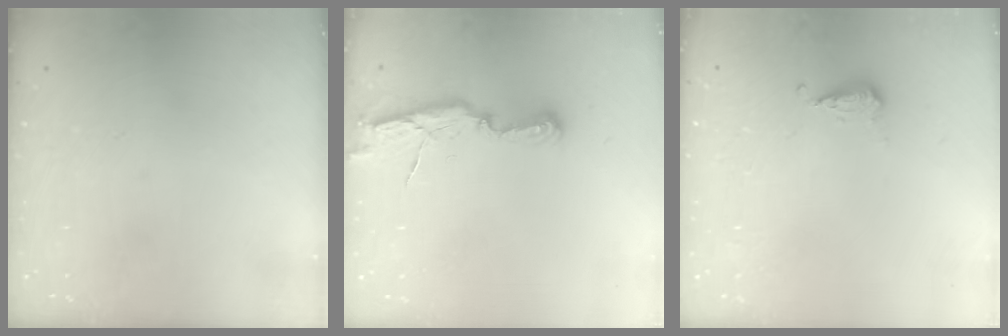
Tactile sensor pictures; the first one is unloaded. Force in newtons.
{"total": 6.6, "press": 6.6, "slide": 0.4}
{"total": 4.7, "press": 4.7, "slide": 0.7}